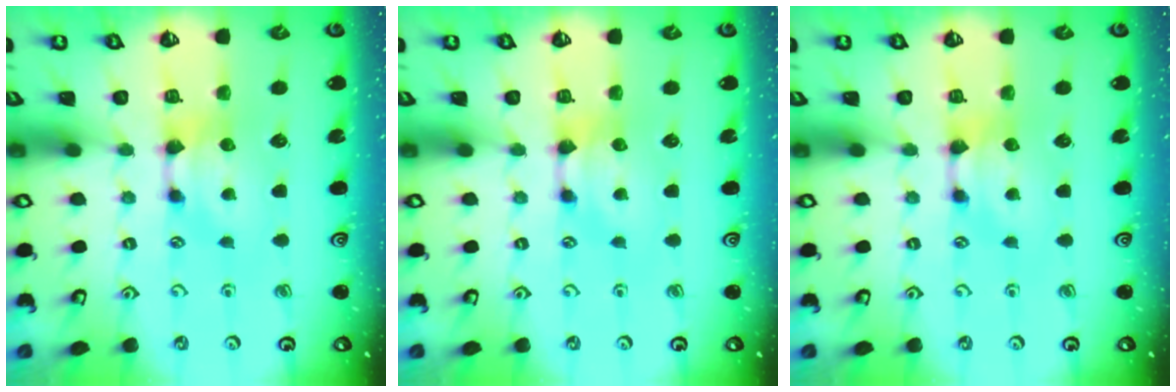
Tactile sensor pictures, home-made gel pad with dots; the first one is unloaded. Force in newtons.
{"total": 0.0}
{"total": 0.0}